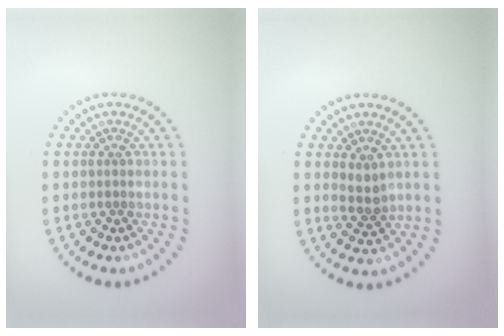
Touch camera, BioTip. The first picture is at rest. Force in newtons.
{"total": 1.7, "press": 1.5, "slide": 0.8}